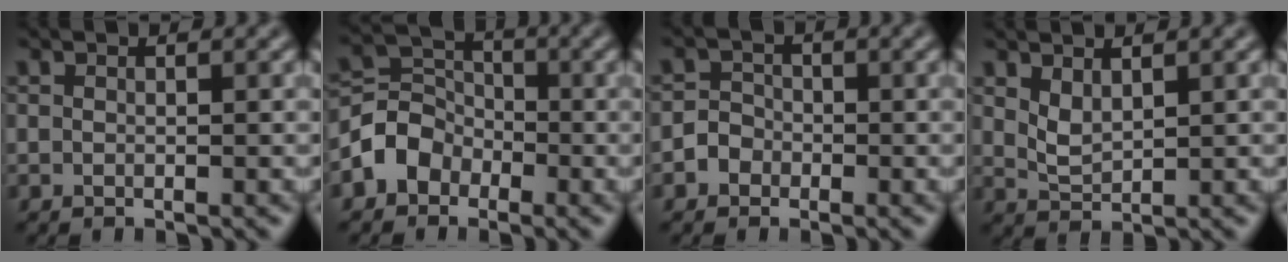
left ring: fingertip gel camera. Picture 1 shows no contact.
{"total": 3.6, "force": [-1.8, 2.9, 1.1], "torque": [-0.015, 0.010, -0.043]}
{"total": 1.9, "force": [-0.9, 1.6, 0.5], "torque": [0.006, 0.004, -0.023]}
{"total": 1.9, "force": [1.2, 0.9, 1.2], "torque": [-0.029, -0.006, 0.029]}